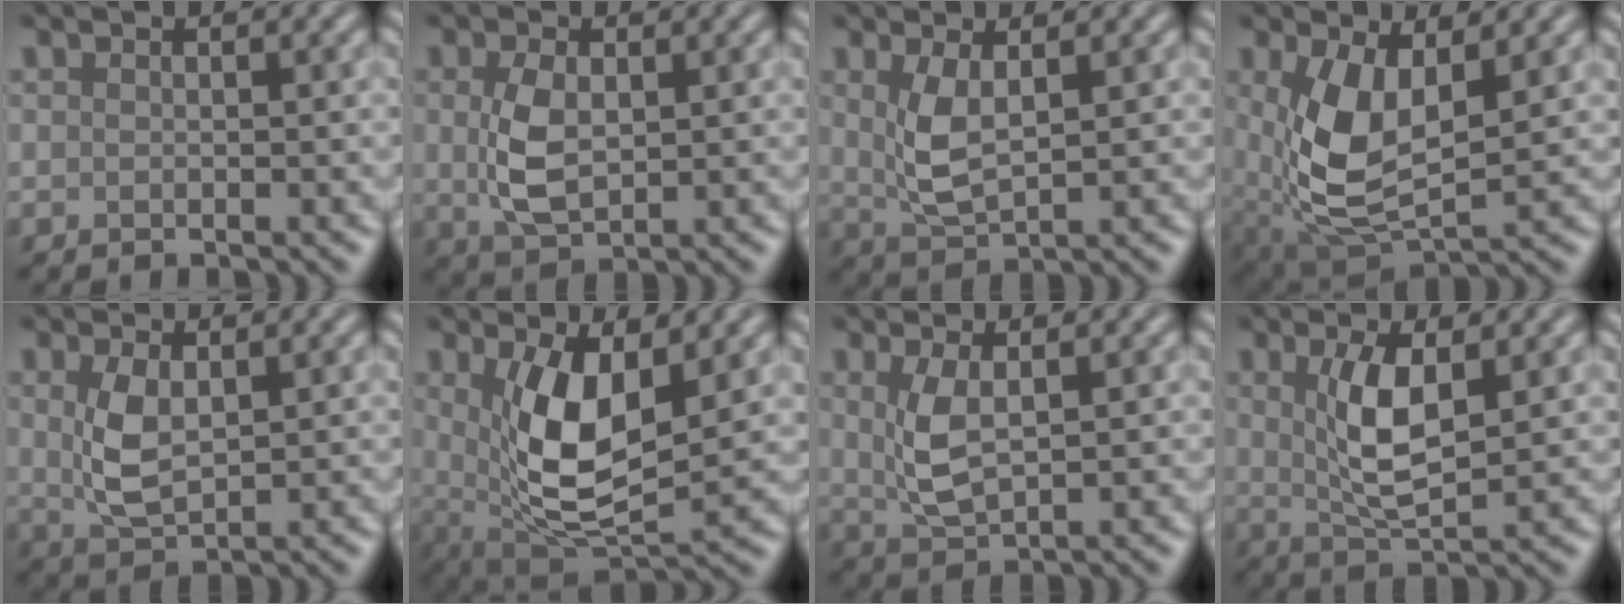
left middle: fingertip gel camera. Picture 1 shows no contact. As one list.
[{"total": 4.3, "force": [0.4, 2.5, 3.4], "torque": [-0.082, 0.000, 0.013]}, {"total": 3.4, "force": [1.0, 1.3, 2.9], "torque": [-0.068, -0.007, 0.026]}, {"total": 7.7, "force": [1.2, 3.8, 6.6], "torque": [-0.151, -0.012, 0.026]}, {"total": 3.7, "force": [0.8, 1.9, 3.0], "torque": [-0.072, -0.003, 0.021]}, {"total": 8.0, "force": [1.5, 3.4, 7.1], "torque": [-0.142, -0.018, 0.031]}, {"total": 3.3, "force": [0.8, 1.4, 2.9], "torque": [-0.070, -0.004, 0.021]}, {"total": 5.0, "force": [1.1, 1.7, 4.5], "torque": [-0.096, -0.004, 0.024]}]